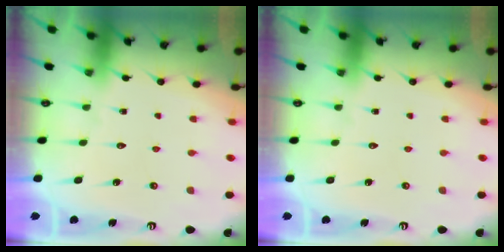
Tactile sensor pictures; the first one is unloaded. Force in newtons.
{"total": 0.0}